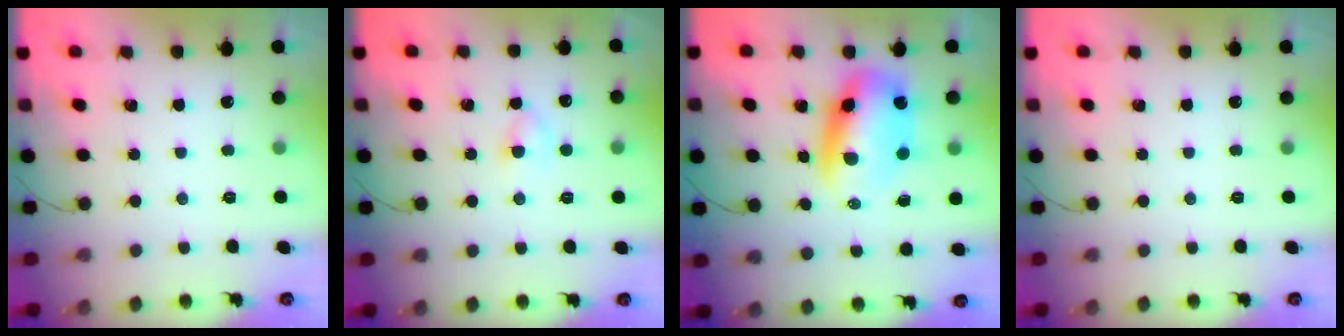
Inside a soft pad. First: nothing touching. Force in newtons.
{"total": 3.6, "press": 3.3, "slide": 1.3}
{"total": 10.3, "press": 9.9, "slide": 2.9}
{"total": 0.0}